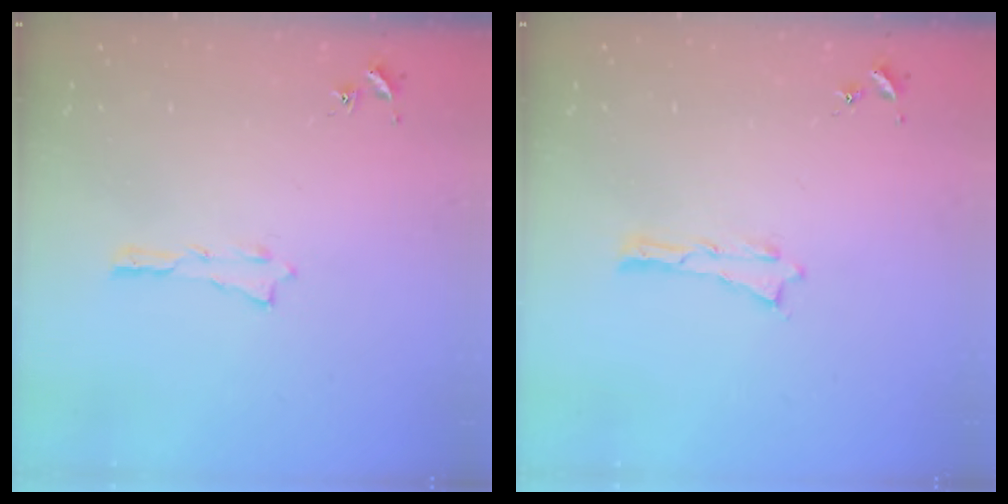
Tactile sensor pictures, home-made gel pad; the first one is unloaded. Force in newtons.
{"total": 0.0}